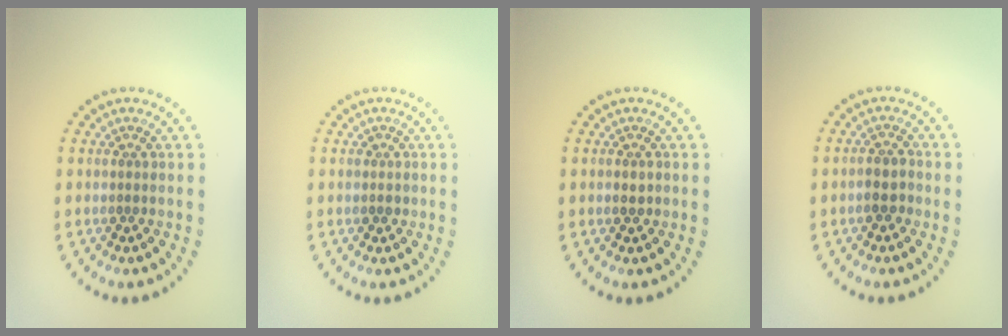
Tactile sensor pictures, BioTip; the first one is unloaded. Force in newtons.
{"total": 0.8, "press": 0.7, "slide": 0.3}
{"total": 1.0, "press": 1.0, "slide": 0.2}
{"total": 1.9, "press": 1.8, "slide": 0.7}